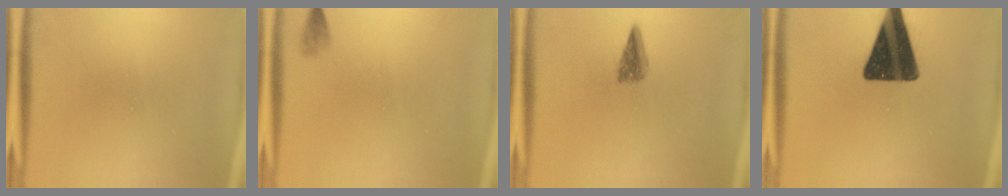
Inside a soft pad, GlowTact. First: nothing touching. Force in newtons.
{"total": 1.4}
{"total": 2.7}
{"total": 14.5}